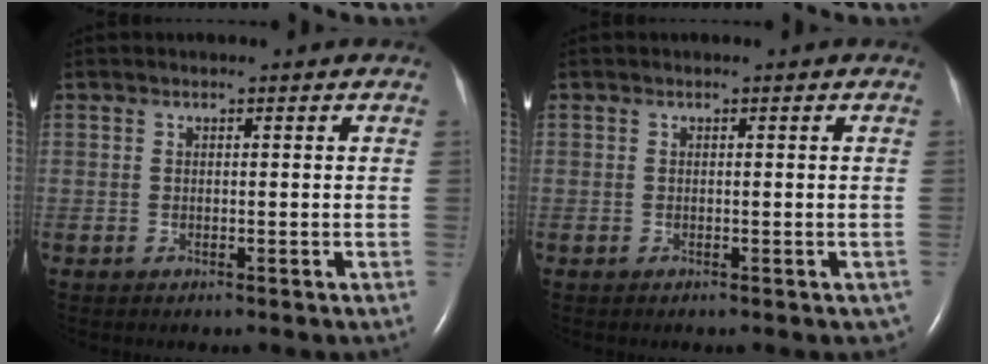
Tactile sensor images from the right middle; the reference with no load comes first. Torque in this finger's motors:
{"motor_torque": [0.41, -0.36, 0.00, 0.00]}